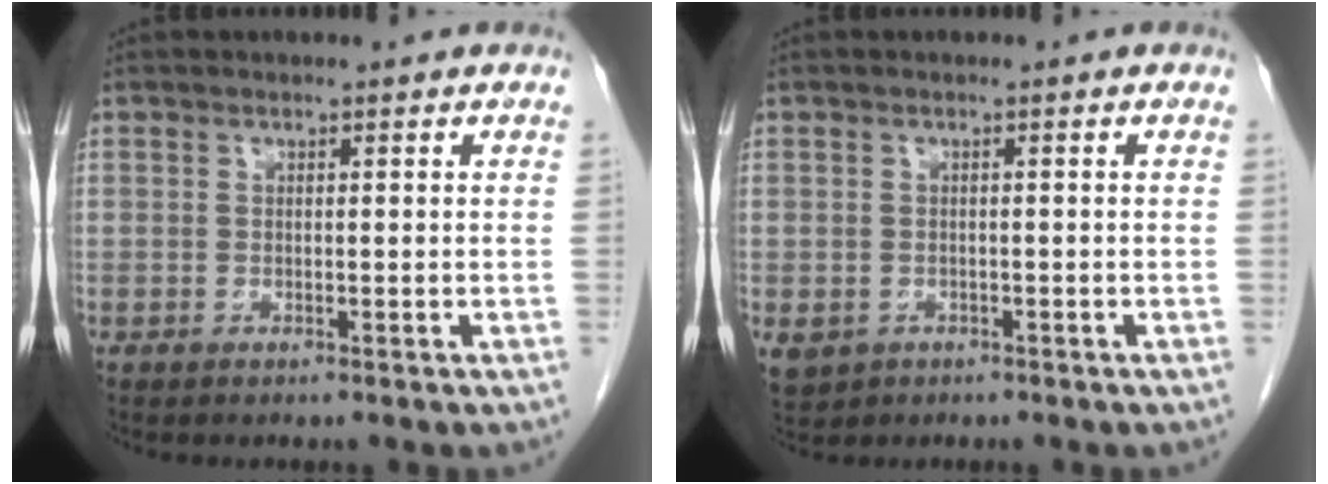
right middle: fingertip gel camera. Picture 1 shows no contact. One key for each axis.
{"total": 4.0, "fx": -1.9, "fy": 3.4, "fz": 1.1, "tx": -0.023, "ty": -0.001, "tz": -0.024}